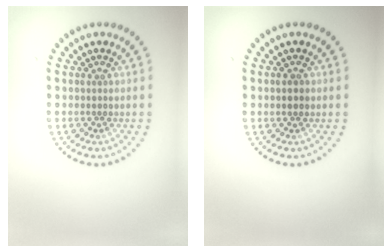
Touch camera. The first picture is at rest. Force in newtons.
{"total": 0.9, "press": 0.9, "slide": 0.1}